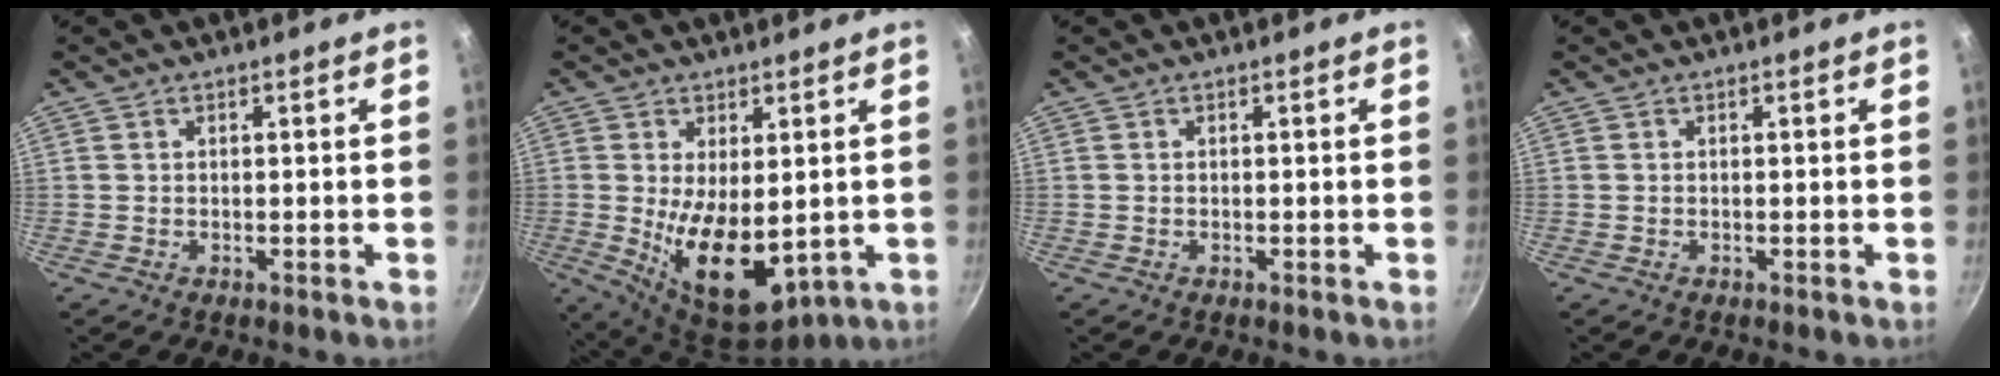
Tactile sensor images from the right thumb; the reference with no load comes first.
{"total": 13.5, "force": [-1.1, 6.8, 11.6], "torque": [-0.178, -0.025, 0.012]}
{"total": 0.0}
{"total": 0.0}